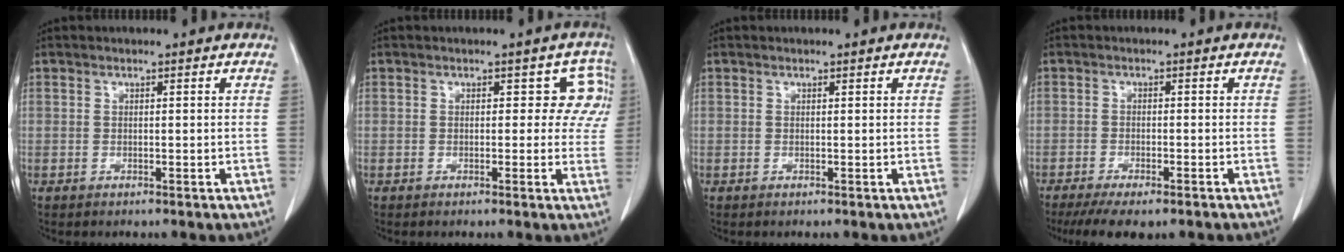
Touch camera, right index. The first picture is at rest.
{"total": 4.8, "force": [1.2, 3.1, 3.4], "torque": [-0.004, 0.020, 0.003]}
{"total": 0.0}
{"total": 8.9, "force": [-6.9, 2.3, 5.1], "torque": [-0.070, -0.012, -0.102]}